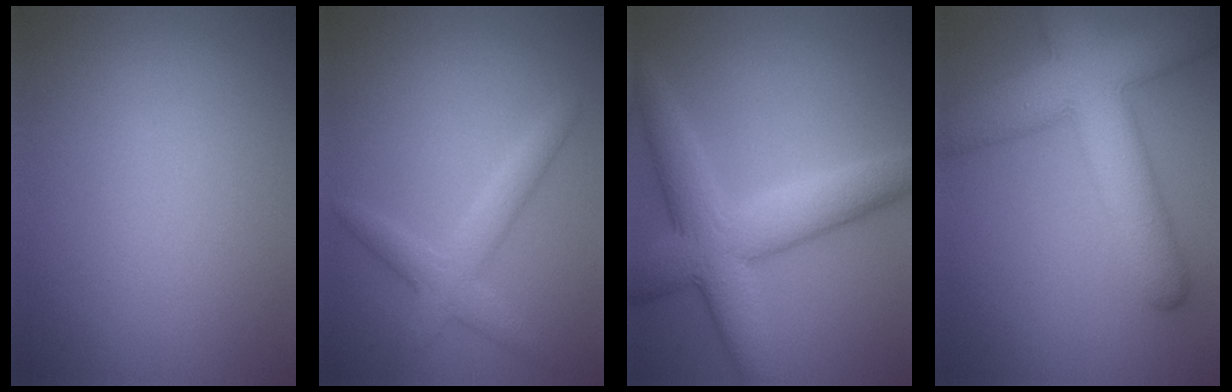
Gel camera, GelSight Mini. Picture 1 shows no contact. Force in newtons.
{"total": 3.0, "press": 3.0, "slide": 0.1}
{"total": 7.5, "press": 7.5, "slide": 0.2}
{"total": 10.3, "press": 10.3, "slide": 0.5}